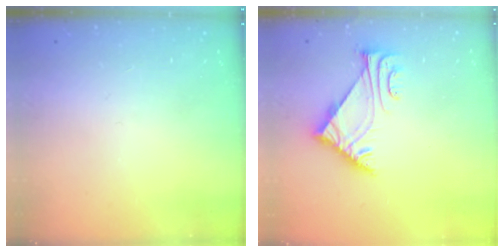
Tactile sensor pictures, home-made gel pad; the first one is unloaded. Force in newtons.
{"total": 5.5, "press": 5.4, "slide": 0.9}